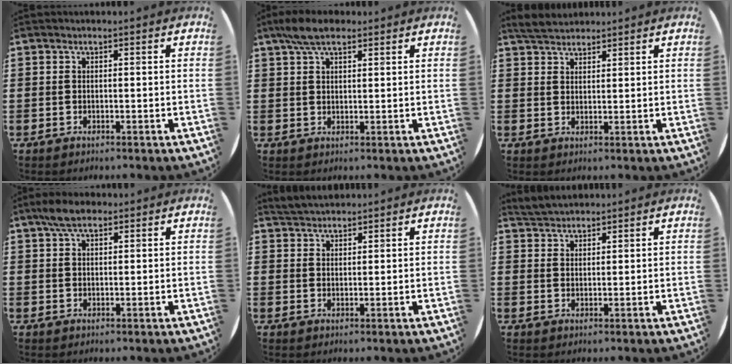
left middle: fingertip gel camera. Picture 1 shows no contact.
{"total": 4.6, "force": [3.3, 1.8, 2.8], "torque": [-0.061, 0.007, 0.060]}
{"total": 3.4, "force": [3.2, 0.9, 0.8], "torque": [-0.023, -0.001, 0.061]}
{"total": 4.0, "force": [2.9, 1.6, 2.3], "torque": [-0.042, 0.005, 0.051]}
{"total": 2.8, "force": [2.7, 0.4, 0.2], "torque": [-0.009, -0.002, 0.053]}
{"total": 3.2, "force": [3.1, 0.6, 0.2], "torque": [-0.011, -0.004, 0.060]}